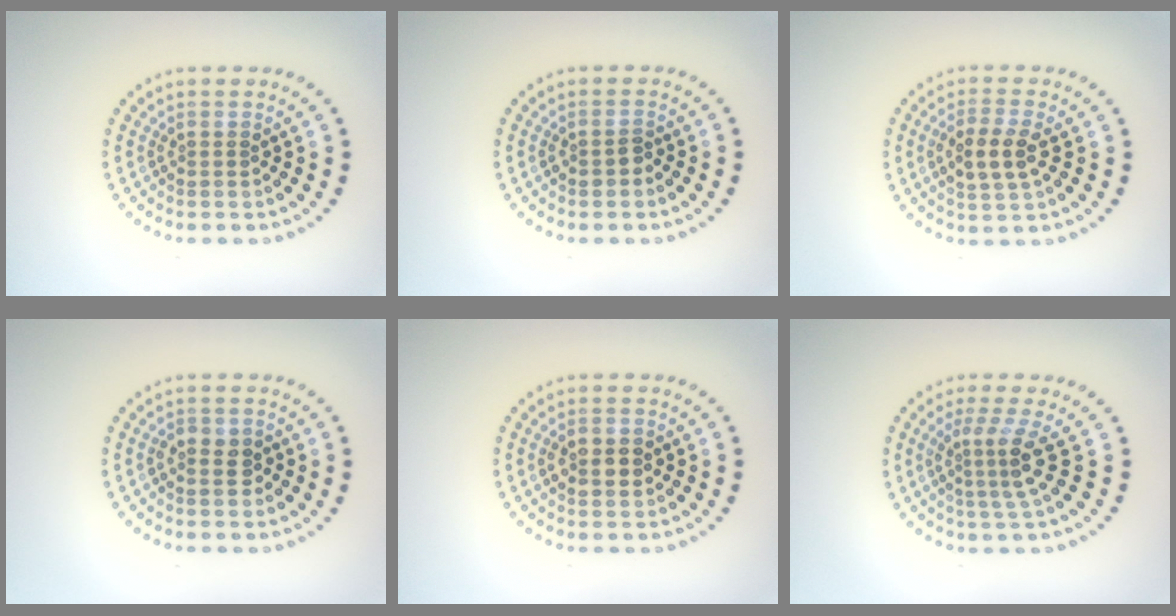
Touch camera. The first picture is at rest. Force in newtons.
{"total": 1.2, "press": 1.1, "slide": 0.3}
{"total": 3.4, "press": 3.3, "slide": 0.8}
{"total": 1.9, "press": 1.9, "slide": 0.5}
{"total": 2.4, "press": 2.4, "slide": 0.3}
{"total": 3.4, "press": 2.3, "slide": 2.5}